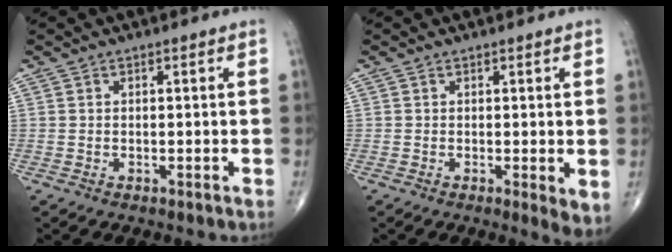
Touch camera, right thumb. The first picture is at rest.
{"total": 3.5, "force": [0.2, 1.0, 3.4], "torque": [-0.048, -0.013, 0.002]}